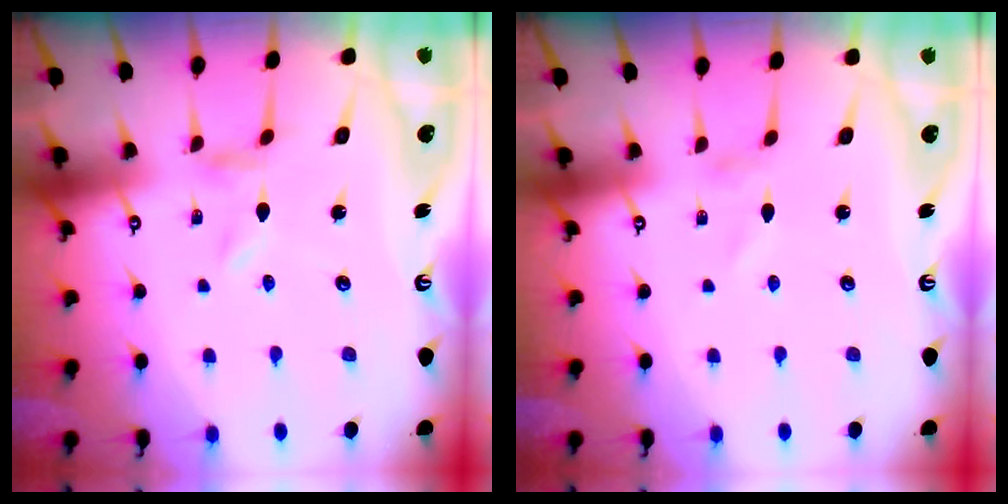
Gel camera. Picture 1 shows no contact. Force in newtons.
{"total": 1.4, "press": 1.4, "slide": 0.1}